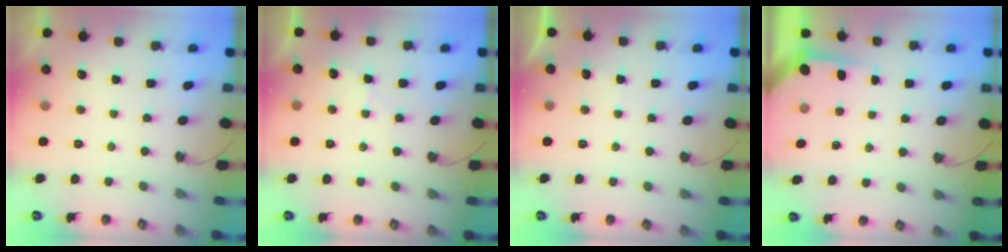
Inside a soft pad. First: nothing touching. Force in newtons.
{"total": 4.8, "press": 4.7, "slide": 0.7}
{"total": 2.1, "press": 2.1, "slide": 0.4}
{"total": 3.5, "press": 3.5, "slide": 0.3}